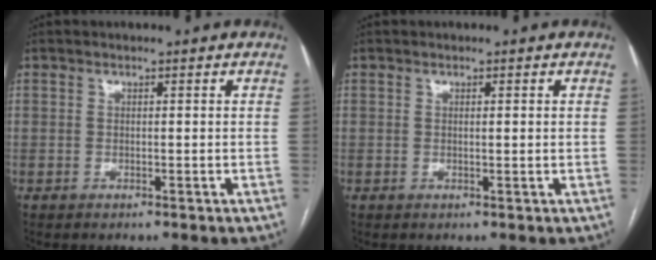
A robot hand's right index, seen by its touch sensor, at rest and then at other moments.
{"total": 0.8, "force": [0.2, 0.0, 0.7], "torque": [-0.014, -0.001, 0.003]}